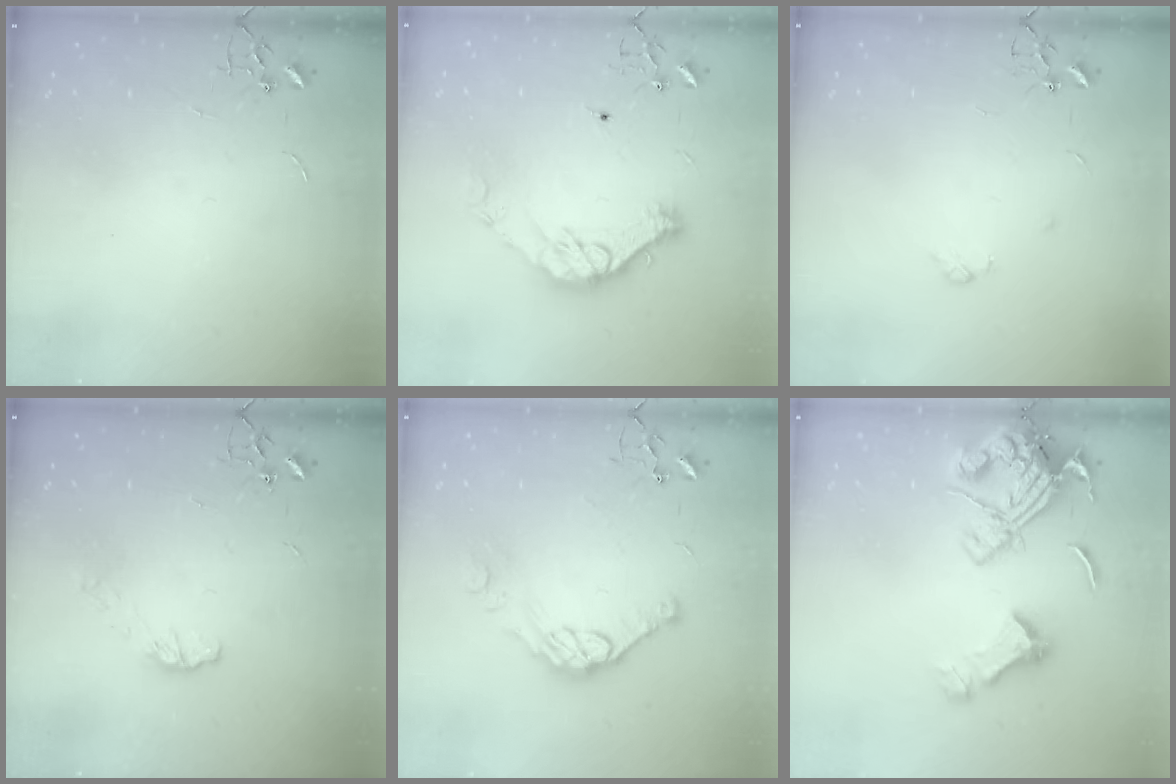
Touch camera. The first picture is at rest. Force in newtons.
{"total": 12.5, "press": 12.5, "slide": 0.4}
{"total": 3.3, "press": 3.3, "slide": 0.6}
{"total": 5.4, "press": 5.4, "slide": 0.4}
{"total": 10.3, "press": 10.3, "slide": 0.7}
{"total": 17.9, "press": 17.7, "slide": 2.2}